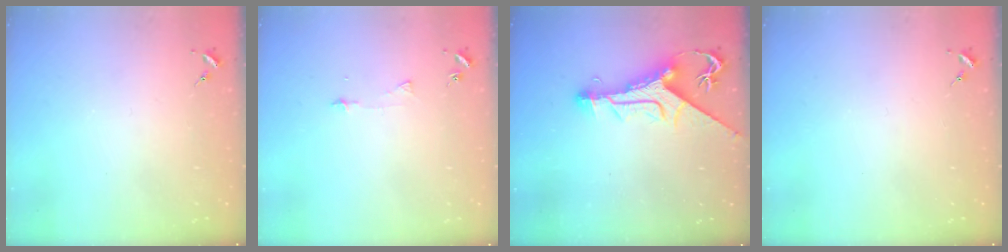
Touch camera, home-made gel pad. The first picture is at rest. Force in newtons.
{"total": 3.8, "press": 3.8, "slide": 0.3}
{"total": 12.1, "press": 12.0, "slide": 1.2}
{"total": 0.0}